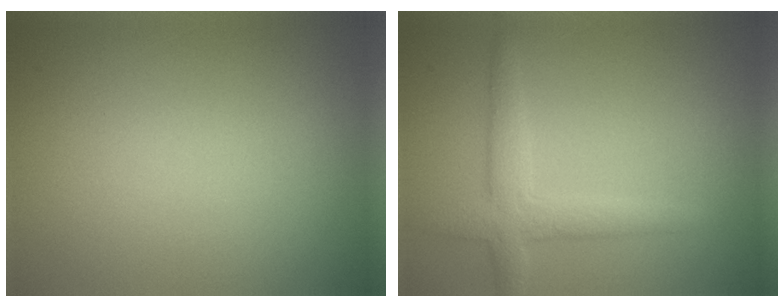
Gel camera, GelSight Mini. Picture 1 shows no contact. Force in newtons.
{"total": 3.1, "press": 3.1, "slide": 0.2}